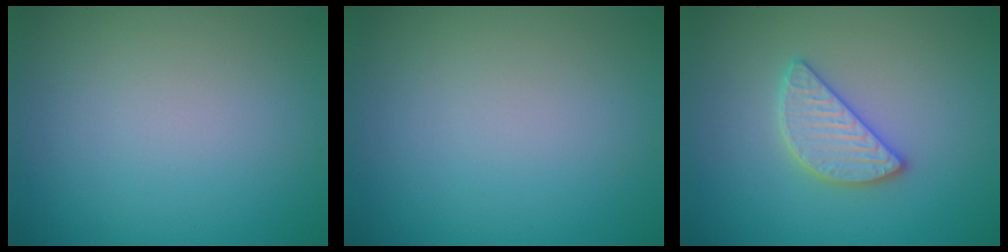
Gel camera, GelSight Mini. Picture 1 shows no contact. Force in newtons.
{"total": 0.0}
{"total": 2.6, "press": 2.6, "slide": 0.2}